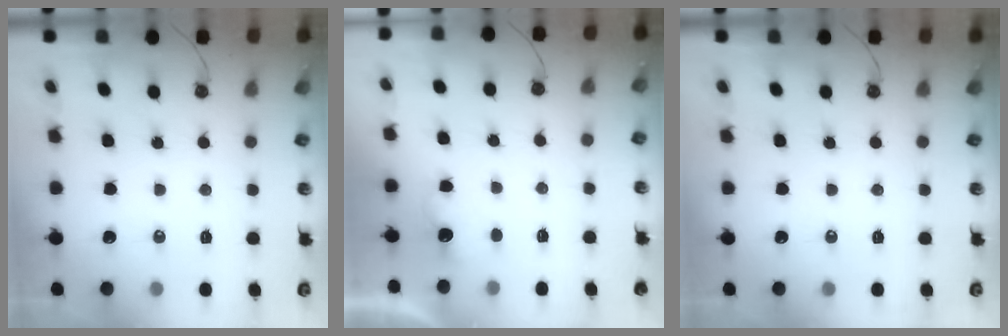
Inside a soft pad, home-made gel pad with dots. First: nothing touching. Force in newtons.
{"total": 2.4, "press": 2.3, "slide": 0.7}
{"total": 0.0}